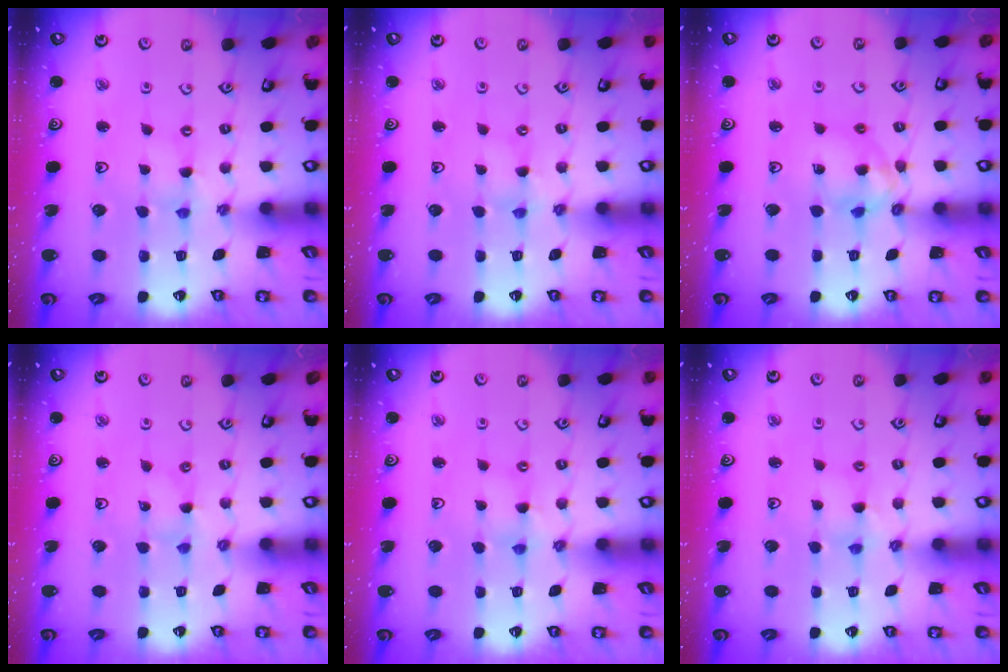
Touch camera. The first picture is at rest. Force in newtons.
{"total": 1.1, "press": 1.0, "slide": 0.2}
{"total": 10.8, "press": 10.7, "slide": 1.3}
{"total": 0.0}
{"total": 1.7, "press": 1.7, "slide": 0.2}
{"total": 3.6, "press": 3.6, "slide": 0.4}